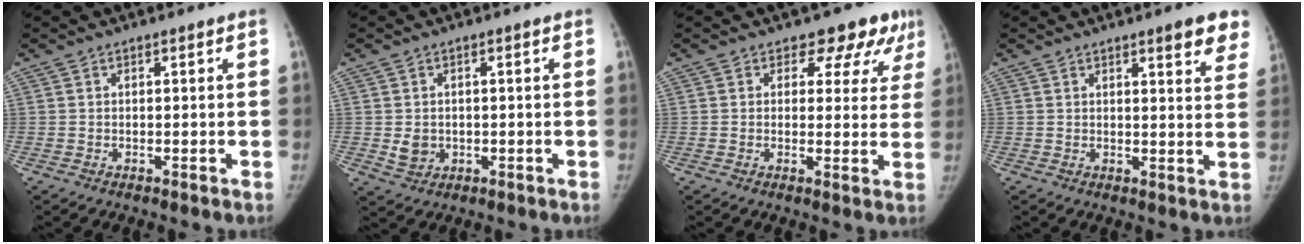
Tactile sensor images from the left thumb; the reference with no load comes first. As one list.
[{"total": 3.4, "force": [-0.3, 3.0, 1.6], "torque": [-0.016, -0.001, 0.006]}, {"total": 8.0, "force": [5.7, 5.1, 2.4], "torque": [0.020, -0.021, 0.048]}, {"total": 6.9, "force": [4.7, 1.7, 4.8], "torque": [-0.036, -0.021, 0.053]}]